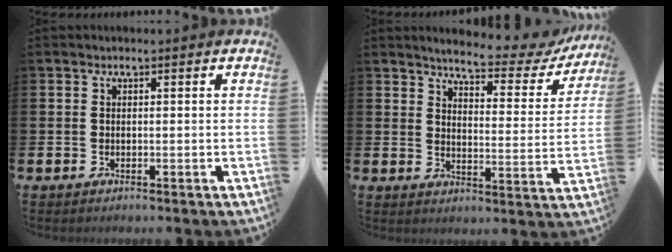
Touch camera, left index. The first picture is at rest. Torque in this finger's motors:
{"motor_torque": [1.08, -1.06, 0.16, 0.04]}